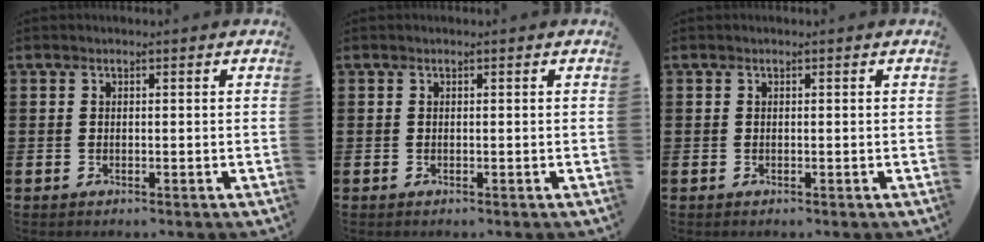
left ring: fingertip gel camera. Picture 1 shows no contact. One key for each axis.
{"total": 0.0}
{"total": 0.0}